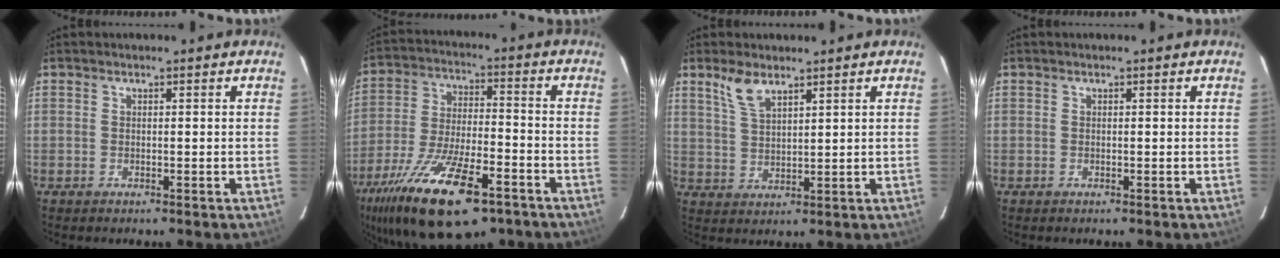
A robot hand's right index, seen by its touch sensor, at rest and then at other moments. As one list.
[{"total": 22.4, "force": [-13.8, 8.1, 15.6], "torque": [-0.305, -0.046, -0.229]}, {"total": 5.2, "force": [3.7, 1.8, 3.1], "torque": [-0.063, 0.002, 0.080]}, {"total": 0.0}]